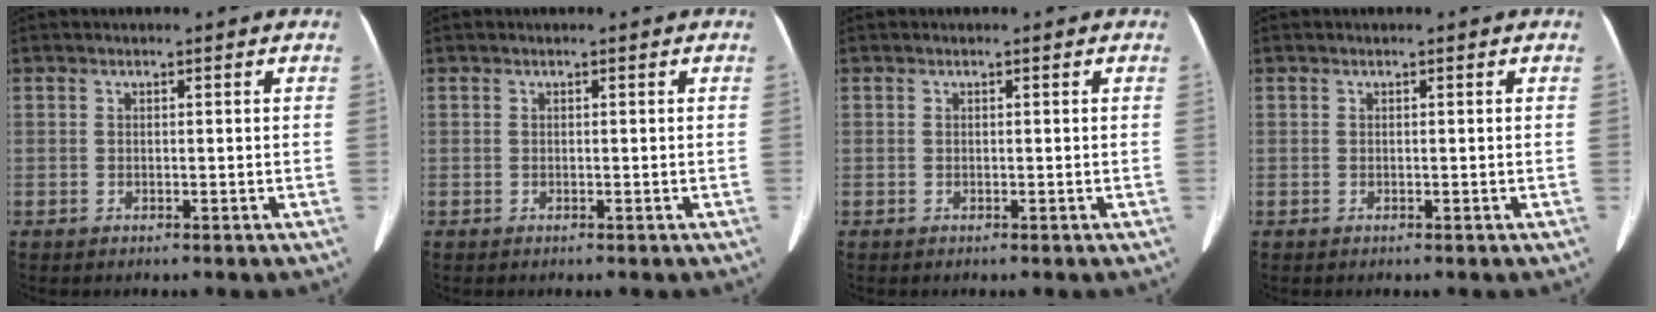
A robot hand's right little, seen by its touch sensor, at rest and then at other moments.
{"total": 0.0}
{"total": 0.0}
{"total": 0.0}